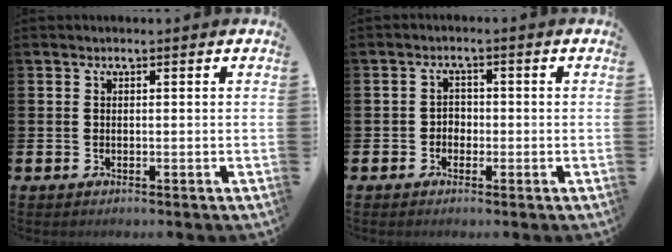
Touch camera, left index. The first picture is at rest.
{"total": 1.9, "force": [-0.8, 1.6, 0.6], "torque": [-0.012, 0.005, -0.020]}